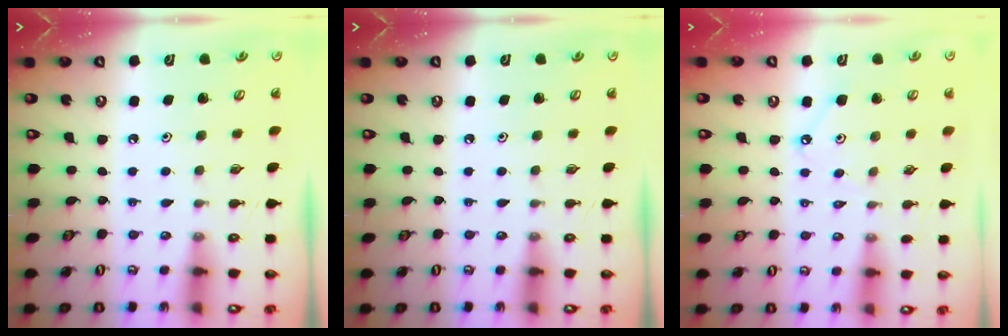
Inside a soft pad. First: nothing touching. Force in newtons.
{"total": 0.0}
{"total": 3.4, "press": 3.4, "slide": 0.3}